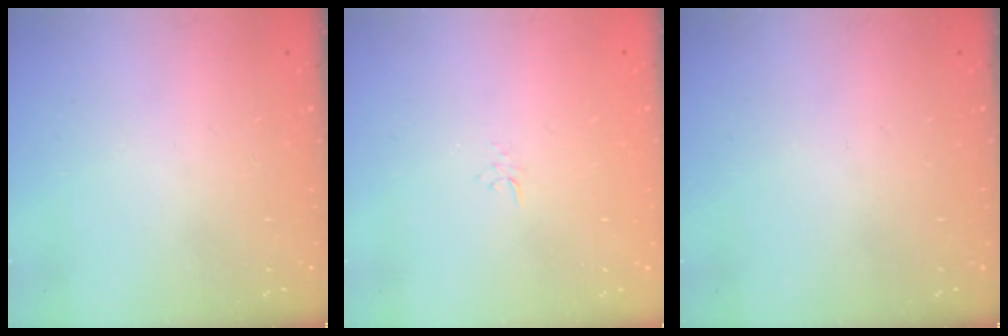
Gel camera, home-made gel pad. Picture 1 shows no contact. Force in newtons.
{"total": 2.6, "press": 2.6, "slide": 0.3}
{"total": 0.0}